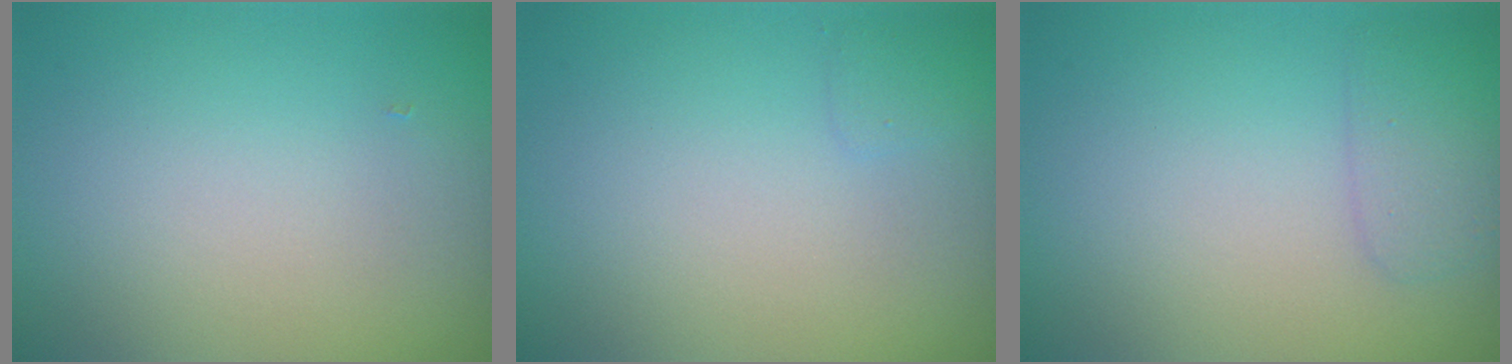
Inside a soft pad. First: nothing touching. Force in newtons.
{"total": 0.7, "press": 0.7, "slide": 0.1}
{"total": 1.5, "press": 1.5, "slide": 0.1}